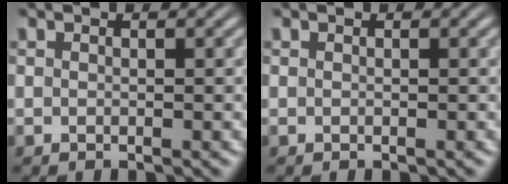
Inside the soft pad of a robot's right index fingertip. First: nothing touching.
{"total": 0.0}